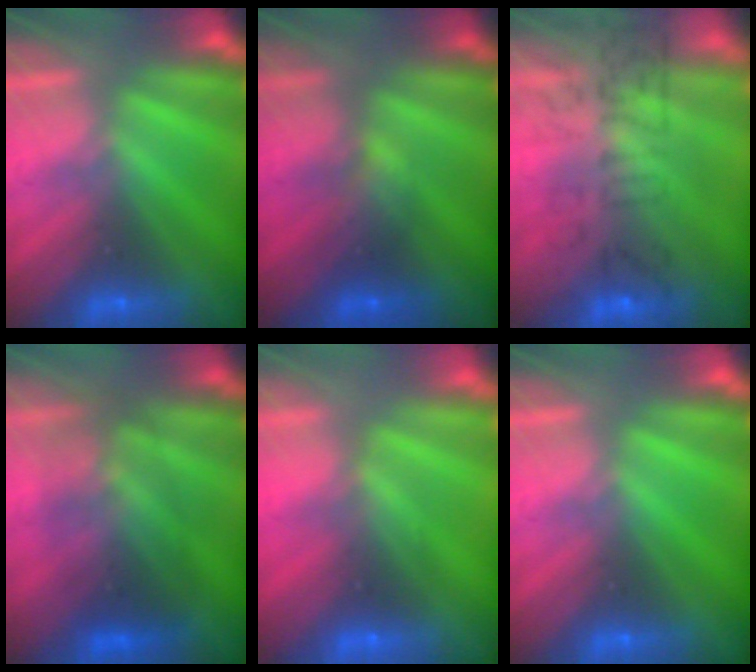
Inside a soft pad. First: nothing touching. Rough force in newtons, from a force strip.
{"total": 2.2}
{"total": 9.9}
{"total": 3.4}
{"total": 2.8}
{"total": 0.0}